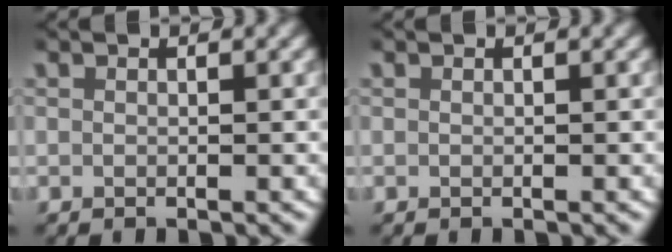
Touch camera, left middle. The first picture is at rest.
{"total": 0.0}